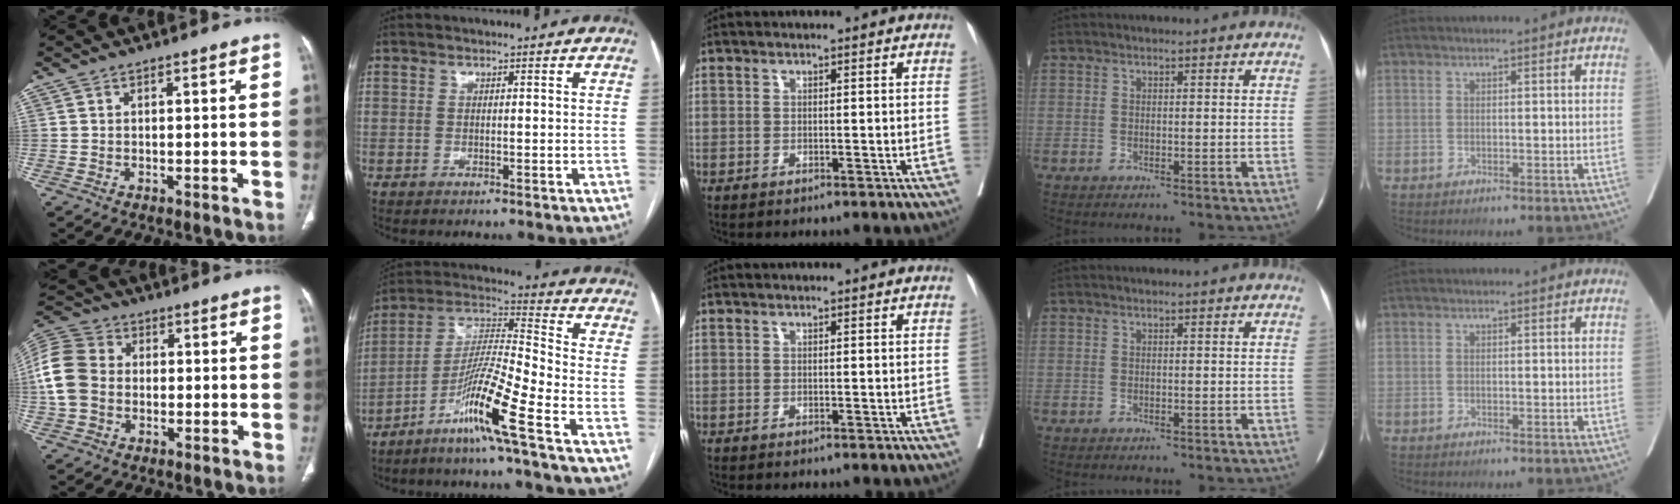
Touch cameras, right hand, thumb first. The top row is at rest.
{"thumb": {"total": 12.0, "force": [-0.2, 9.7, 7.0], "torque": [-0.136, 0.031, -0.014]}, "index": {"total": 12.3, "force": [-7.2, -1.8, 9.8], "torque": [-0.195, -0.016, -0.141]}}